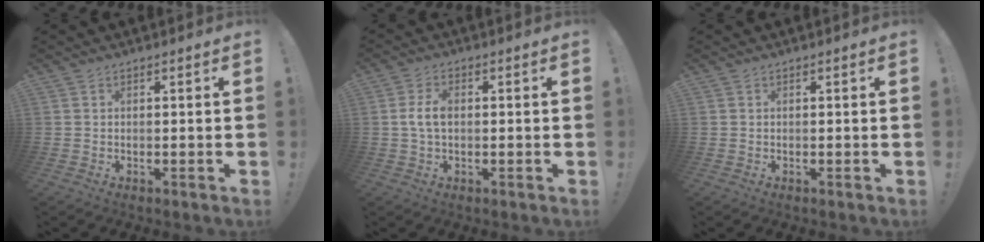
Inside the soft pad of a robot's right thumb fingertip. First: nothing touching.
{"total": 5.1, "force": [0.0, 2.9, 4.2], "torque": [-0.094, 0.010, -0.001]}
{"total": 0.0}